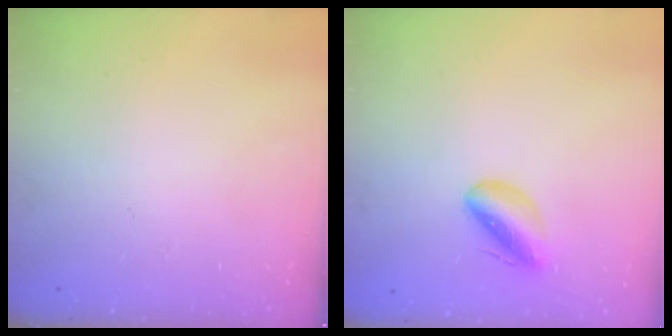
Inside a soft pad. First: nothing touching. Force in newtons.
{"total": 6.2, "press": 5.9, "slide": 2.0}